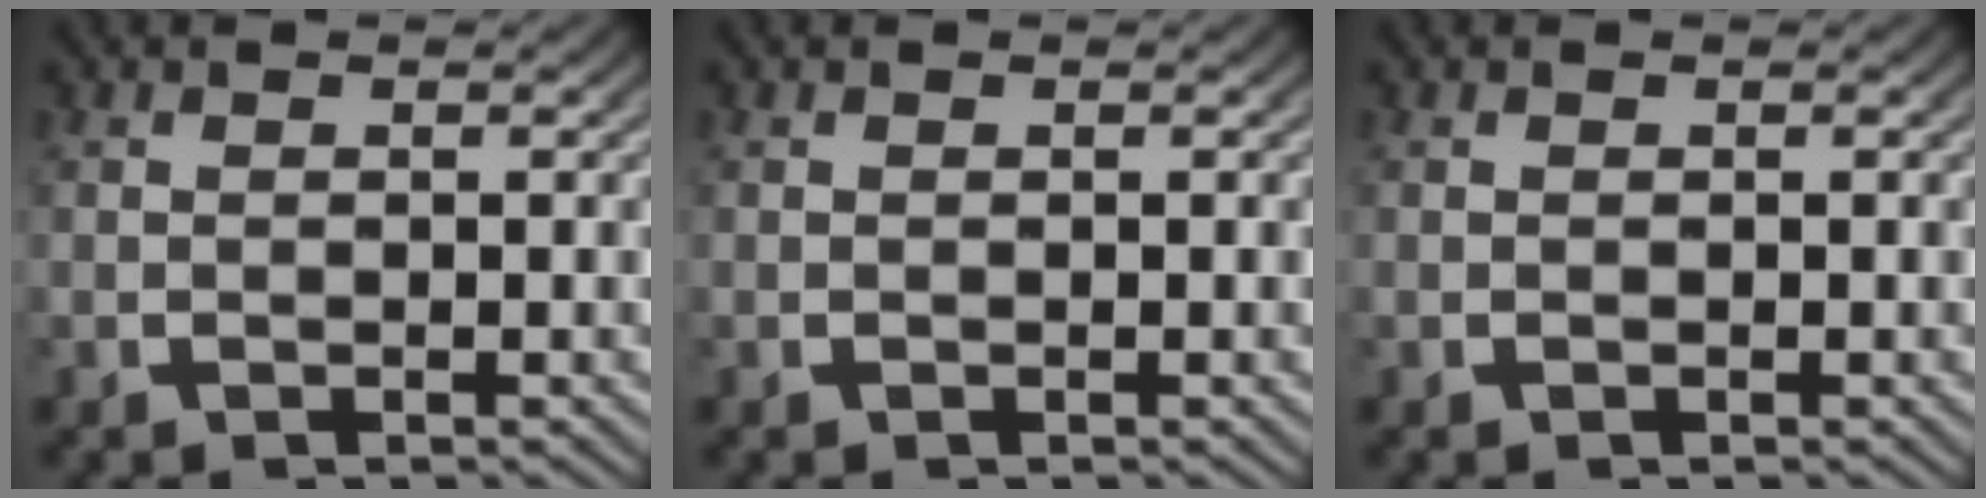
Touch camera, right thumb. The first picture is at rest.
{"total": 0.0}
{"total": 0.0}